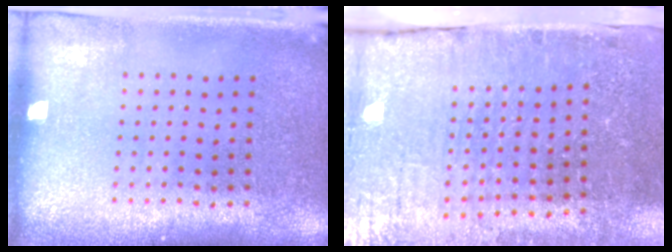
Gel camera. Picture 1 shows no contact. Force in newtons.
{"total": 4.2, "press": 4.1, "slide": 1.0}